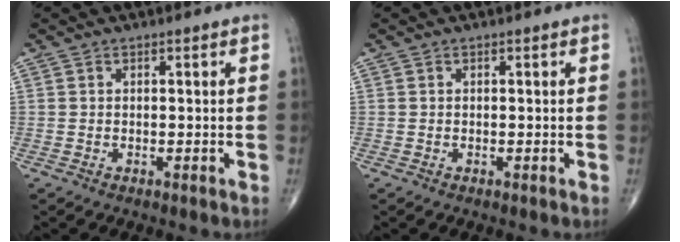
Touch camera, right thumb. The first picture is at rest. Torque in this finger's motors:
{"motor_torque": [0.00, 0.00, -0.01, 0.01, 0.01]}